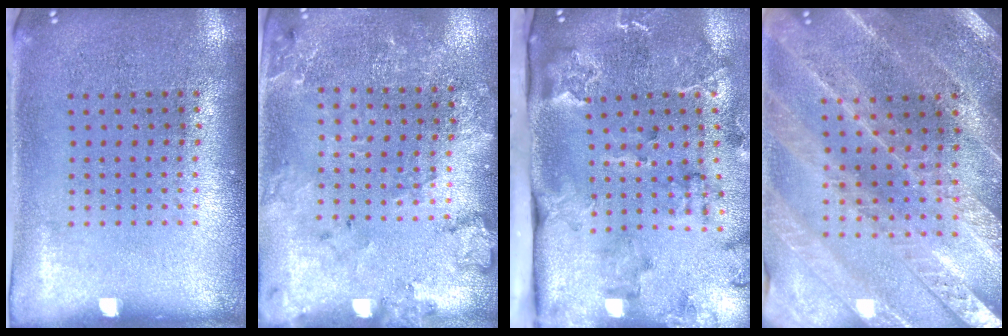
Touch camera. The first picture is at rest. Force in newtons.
{"total": 1.7, "press": 1.7, "slide": 0.2}
{"total": 2.6, "press": 2.4, "slide": 1.1}
{"total": 2.5, "press": 2.5, "slide": 0.2}